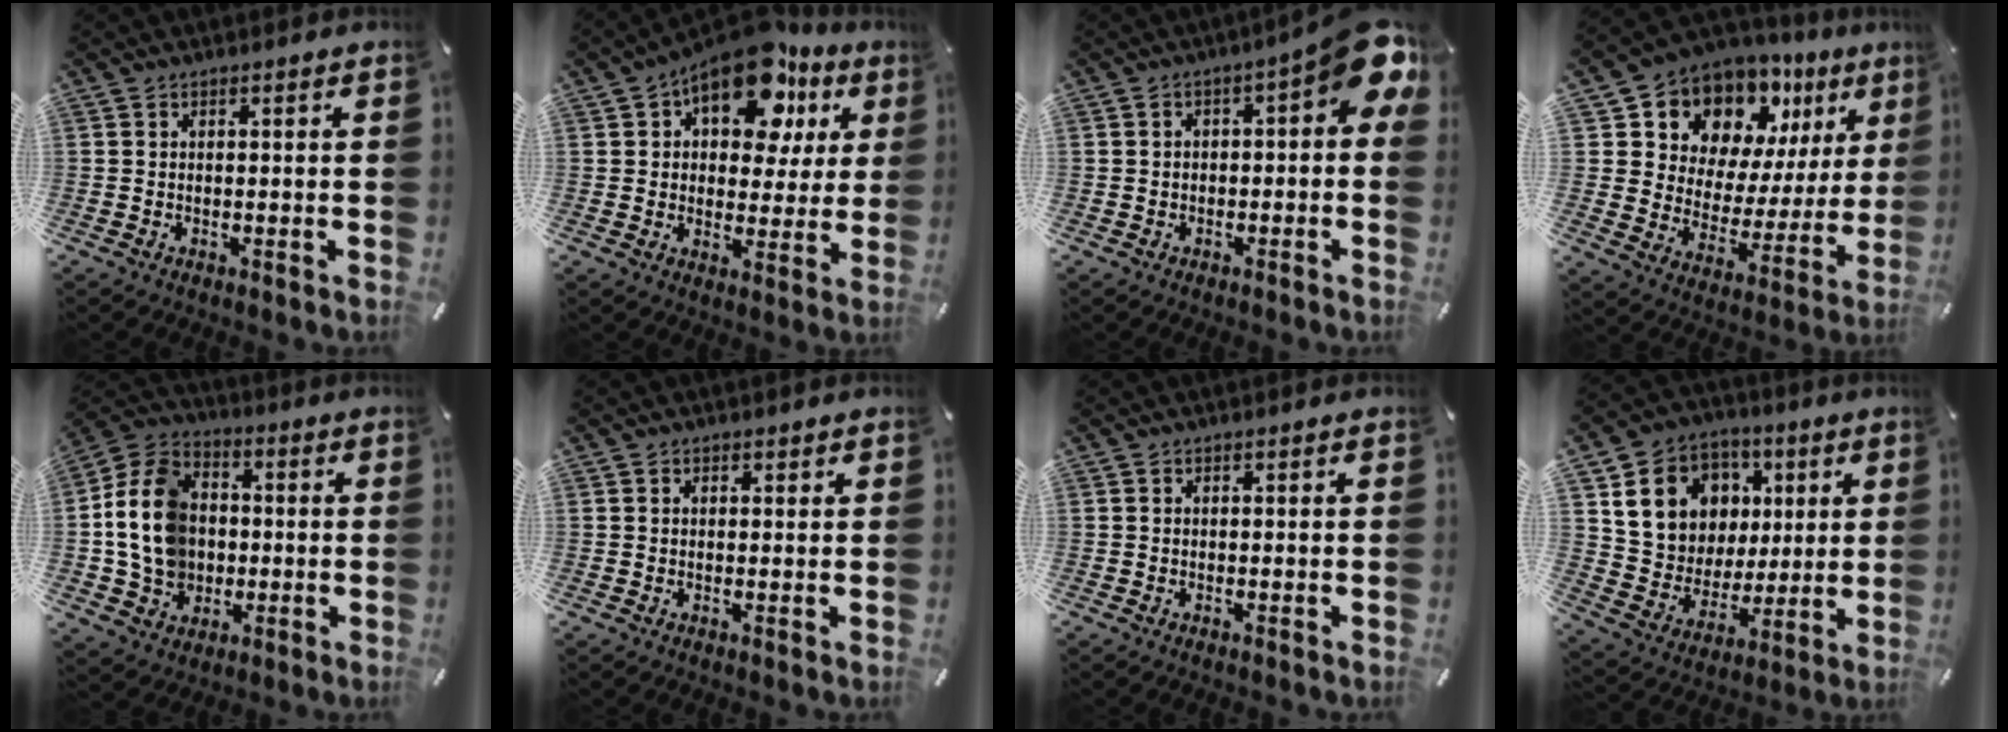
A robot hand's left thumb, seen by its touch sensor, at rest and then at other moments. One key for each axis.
{"total": 15.9, "fx": 9.1, "fy": 8.6, "fz": 9.9, "tx": -0.146, "ty": -0.040, "tz": 0.156}
{"total": 8.9, "fx": 2.0, "fy": 3.6, "fz": 7.9, "tx": -0.103, "ty": -0.019, "tz": 0.033}
{"total": 12.0, "fx": 9.9, "fy": 6.7, "fz": 1.3, "tx": -0.029, "ty": -0.107, "tz": 0.176}
{"total": 14.8, "fx": -0.5, "fy": 12.6, "fz": 7.7, "tx": -0.183, "ty": 0.016, "tz": -0.005}
{"total": 0.7, "fx": 0.5, "fy": 0.6, "fz": 0.0, "tx": 0.001, "ty": 0.003, "tz": 0.009}
{"total": 0.0}
{"total": 15.5, "fx": 5.5, "fy": 13.5, "fz": 5.2, "tx": -0.083, "ty": -0.017, "tz": 0.113}